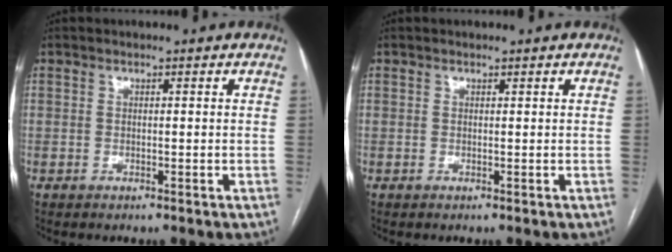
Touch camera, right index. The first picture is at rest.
{"total": 0.0}